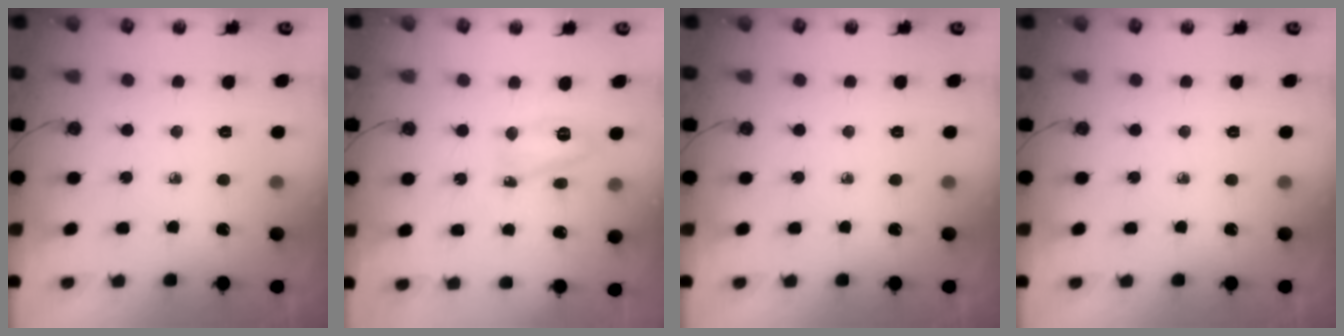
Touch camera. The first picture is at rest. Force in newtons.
{"total": 9.7, "press": 9.6, "slide": 1.1}
{"total": 0.0}
{"total": 0.0}